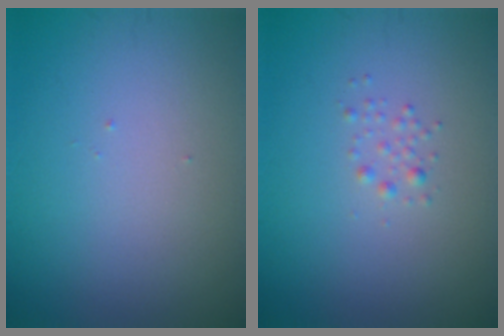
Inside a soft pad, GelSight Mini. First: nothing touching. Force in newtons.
{"total": 0.8, "press": 0.8, "slide": 0.1}